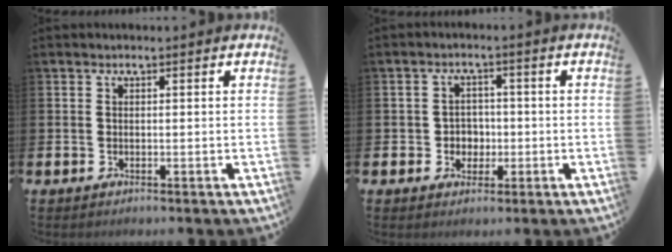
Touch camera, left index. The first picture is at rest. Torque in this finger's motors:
{"motor_torque": [0.45, 0.21, 0.04, 0.00]}